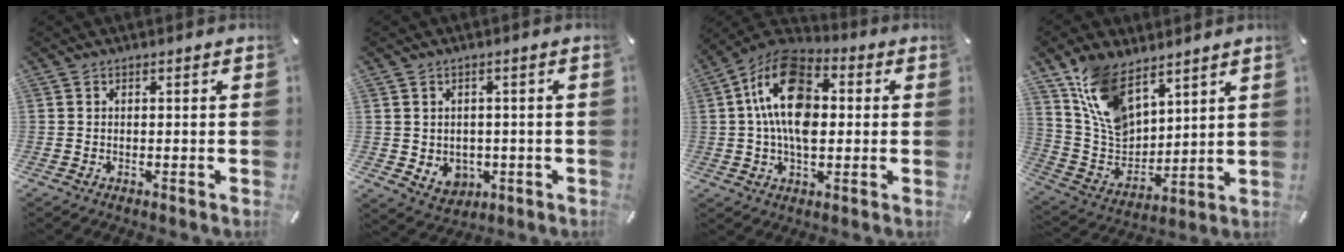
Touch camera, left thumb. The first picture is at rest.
{"total": 4.8, "force": [0.0, 4.5, 1.7], "torque": [-0.026, 0.000, 0.001]}
{"total": 16.4, "force": [1.8, 10.5, 12.4], "torque": [-0.242, 0.005, 0.029]}
{"total": 14.2, "force": [9.0, 8.5, 6.9], "torque": [-0.160, -0.051, 0.177]}